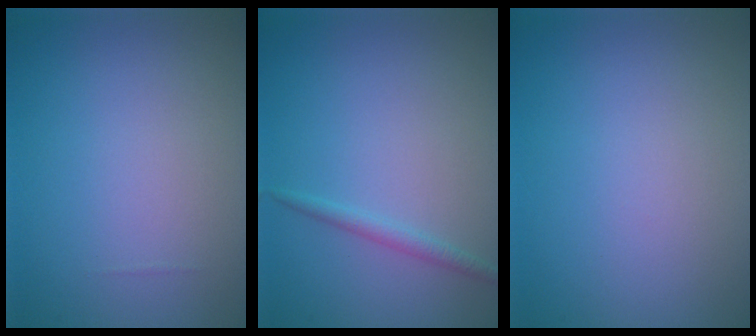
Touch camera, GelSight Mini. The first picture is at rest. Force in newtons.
{"total": 1.2, "press": 1.2, "slide": 0.1}
{"total": 0.0}